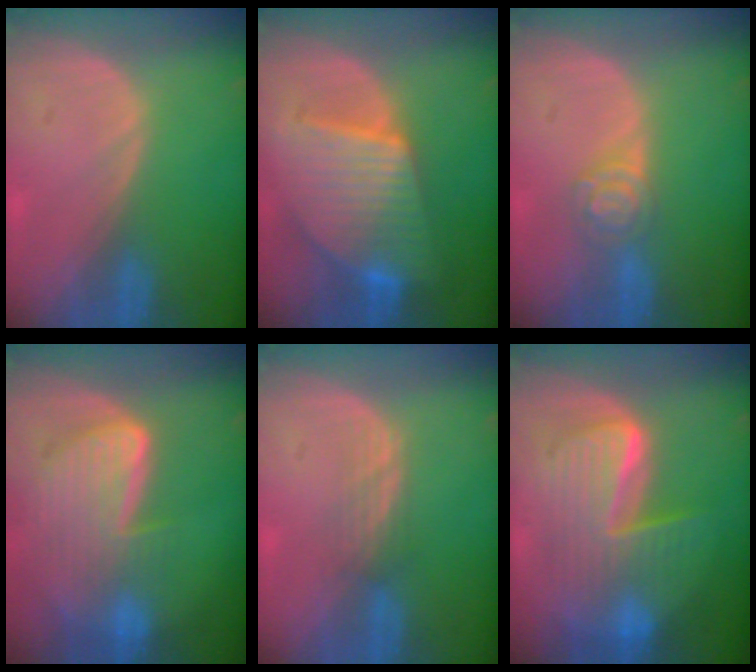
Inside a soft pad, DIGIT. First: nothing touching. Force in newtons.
{"total": 9.7, "press": 9.7, "slide": 0.9}
{"total": 4.4, "press": 3.9, "slide": 1.9}
{"total": 9.2, "press": 8.0, "slide": 4.7}
{"total": 2.5, "press": 2.3, "slide": 0.9}
{"total": 10.4, "press": 10.4, "slide": 0.9}